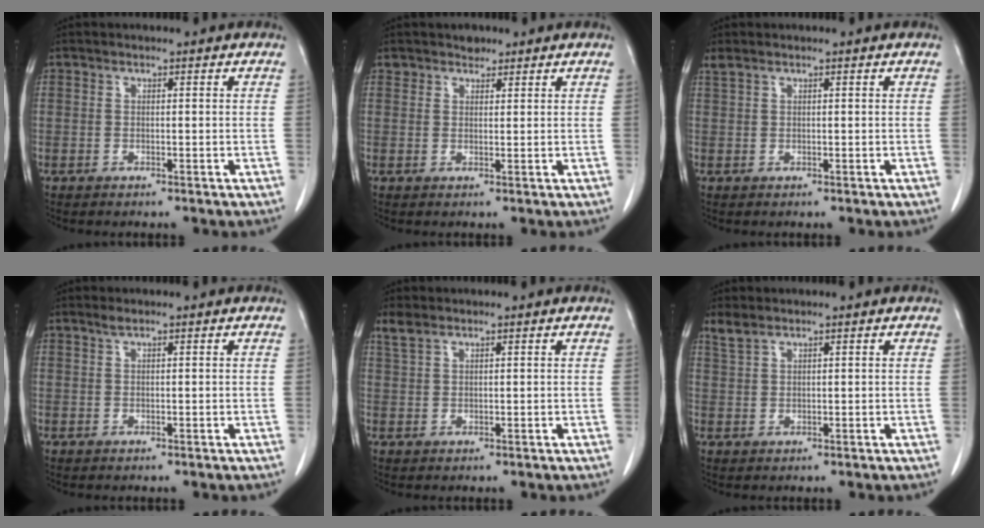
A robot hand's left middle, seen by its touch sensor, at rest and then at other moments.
{"total": 1.7, "force": [1.4, 1.0, 0.1], "torque": [0.002, 0.001, 0.019]}
{"total": 0.9, "force": [0.8, 0.2, 0.4], "torque": [-0.019, 0.014, 0.023]}
{"total": 0.8, "force": [0.6, -0.1, 0.5], "torque": [-0.016, 0.002, 0.016]}
{"total": 2.1, "force": [1.7, 0.7, 1.0], "torque": [-0.033, 0.013, 0.042]}
{"total": 2.0, "force": [1.8, 0.4, 0.8], "torque": [-0.026, 0.011, 0.043]}